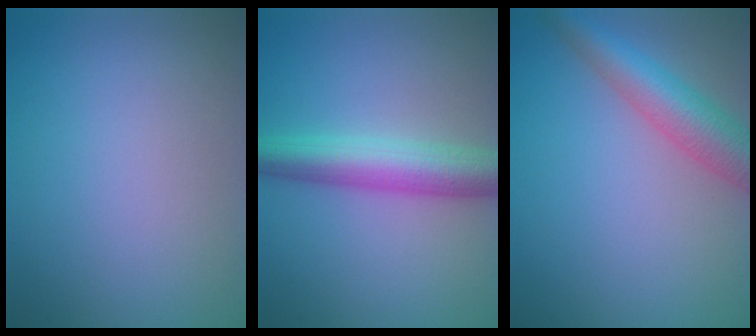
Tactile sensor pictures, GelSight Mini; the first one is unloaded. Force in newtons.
{"total": 5.5, "press": 5.5, "slide": 0.1}
{"total": 4.9, "press": 4.9, "slide": 0.3}